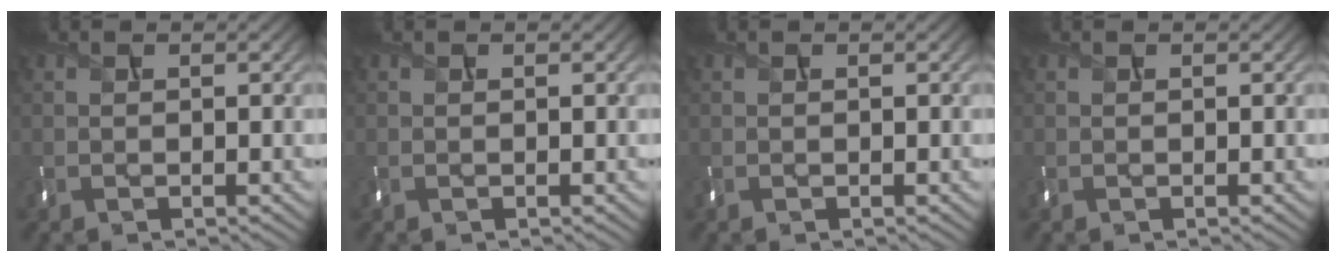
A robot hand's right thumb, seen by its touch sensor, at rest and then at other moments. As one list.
[{"total": 0.0}, {"total": 0.0}, {"total": 0.0}]